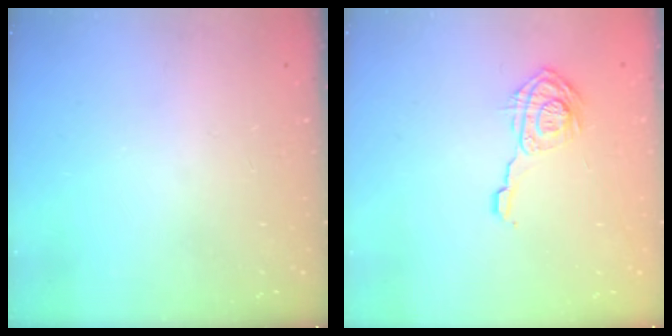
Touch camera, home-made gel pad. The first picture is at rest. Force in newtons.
{"total": 11.0, "press": 11.0, "slide": 0.4}